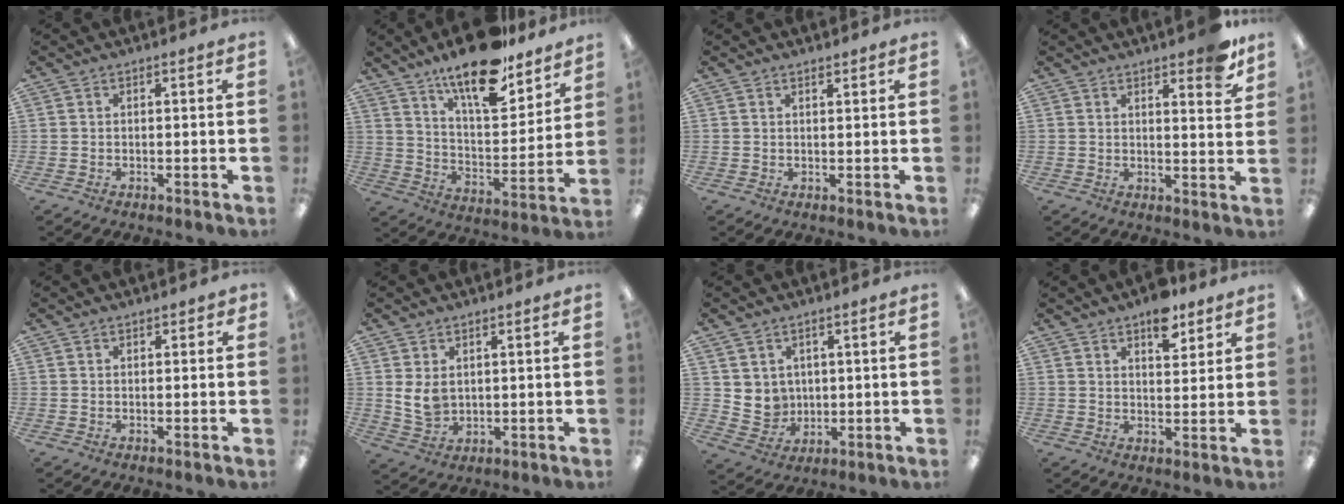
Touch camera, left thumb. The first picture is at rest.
{"total": 18.1, "force": [14.0, 5.8, 9.9], "torque": [-0.158, -0.092, 0.235]}
{"total": 1.0, "force": [1.0, 0.2, 0.2], "torque": [-0.003, -0.001, 0.019]}
{"total": 6.7, "force": [5.3, 1.7, 3.8], "torque": [-0.040, -0.029, 0.086]}
{"total": 1.1, "force": [0.7, 0.6, 0.5], "torque": [-0.001, -0.001, 0.011]}
{"total": 5.8, "force": [2.1, 4.1, 3.5], "torque": [-0.077, -0.009, 0.039]}
{"total": 5.7, "force": [3.0, 4.9, 0.0], "torque": [-0.008, -0.019, 0.062]}
{"total": 8.1, "force": [5.8, 3.7, 4.3], "torque": [-0.042, -0.032, 0.094]}